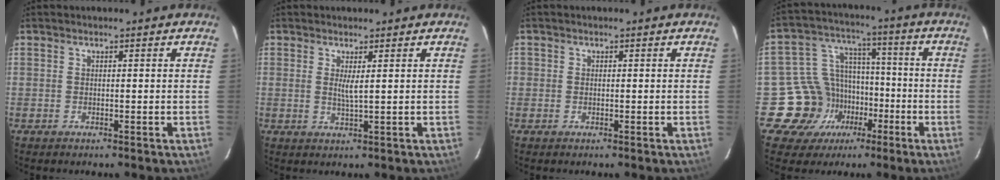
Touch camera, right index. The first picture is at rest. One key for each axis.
{"total": 2.3, "fx": 0.7, "fy": -0.1, "fz": 2.2, "tx": -0.037, "ty": -0.003, "tz": 0.011}
{"total": 0.6, "fx": 0.0, "fy": 0.6, "fz": 0.2, "tx": -0.003, "ty": 0.001, "tz": -0.002}
{"total": 12.8, "fx": -6.3, "fy": 11.0, "fz": 1.7, "tx": -0.041, "ty": 0.052, "tz": -0.095}